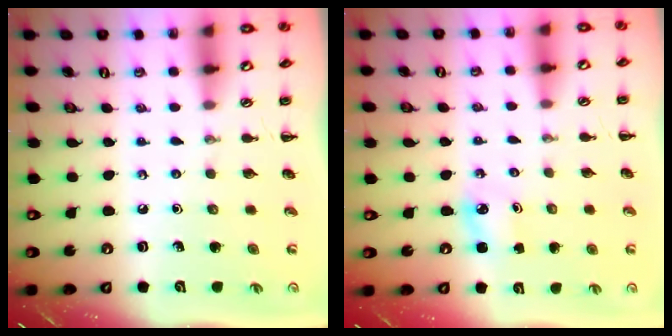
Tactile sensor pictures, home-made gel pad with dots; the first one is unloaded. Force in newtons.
{"total": 2.6, "press": 2.6, "slide": 0.4}